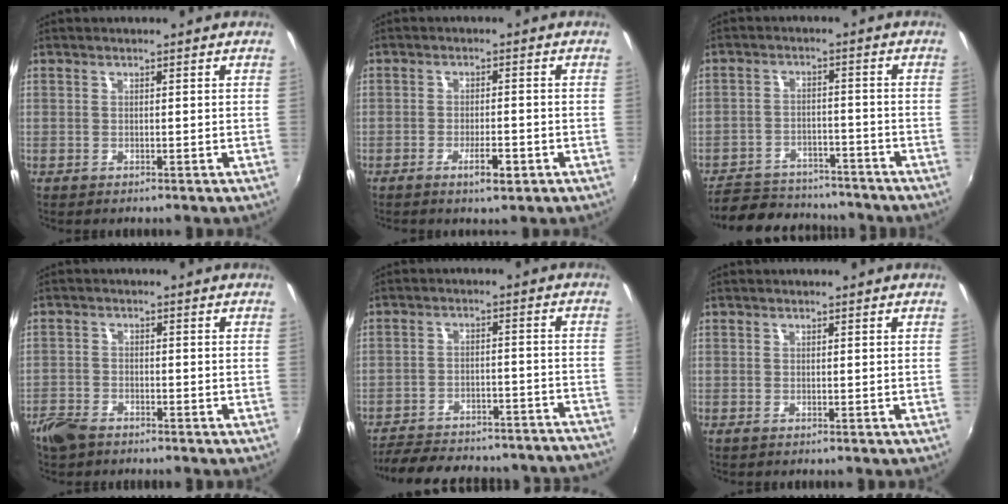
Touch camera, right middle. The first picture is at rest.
{"total": 3.6, "force": [-1.8, 0.8, 3.0], "torque": [-0.059, -0.003, -0.027]}
{"total": 16.2, "force": [-13.9, 6.3, 5.5], "torque": [-0.134, 0.013, -0.192]}
{"total": 5.6, "force": [-4.3, 2.8, 2.2], "torque": [-0.066, -0.005, -0.085]}
{"total": 28.0, "force": [-25.3, 6.7, 10.1], "torque": [-0.188, 0.009, -0.312]}
{"total": 0.0}